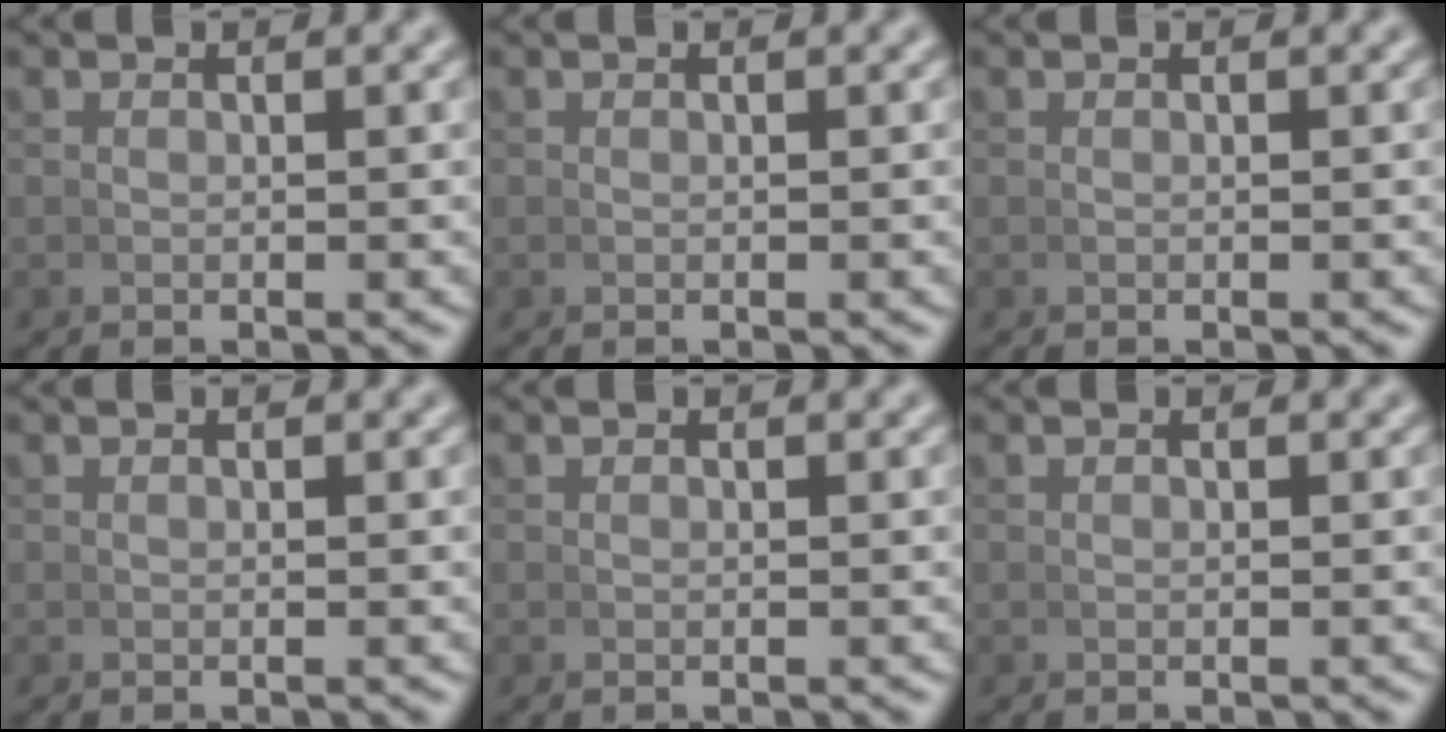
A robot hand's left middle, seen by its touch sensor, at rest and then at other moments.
{"total": 0.0}
{"total": 0.0}
{"total": 0.0}
{"total": 0.0}
{"total": 0.0}